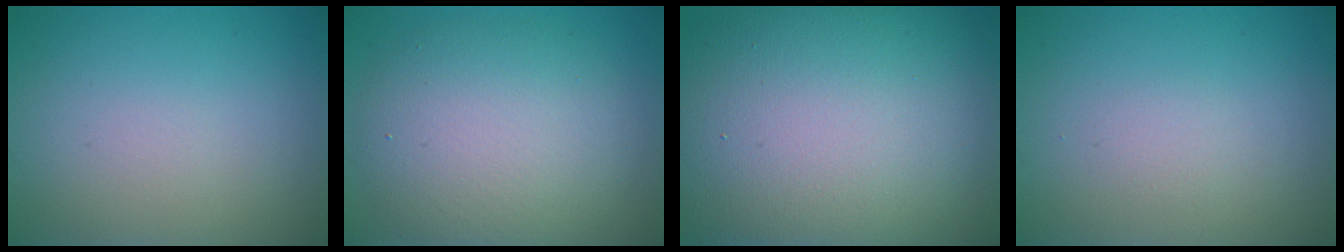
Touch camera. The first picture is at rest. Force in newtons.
{"total": 7.9, "press": 7.9, "slide": 0.4}
{"total": 19.4, "press": 19.4, "slide": 0.6}
{"total": 0.7, "press": 0.7, "slide": 0.0}